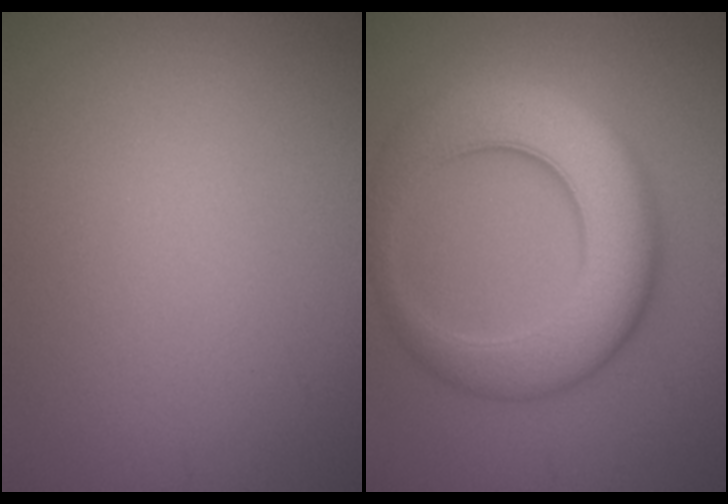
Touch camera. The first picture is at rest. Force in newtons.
{"total": 9.0, "press": 9.0, "slide": 0.3}